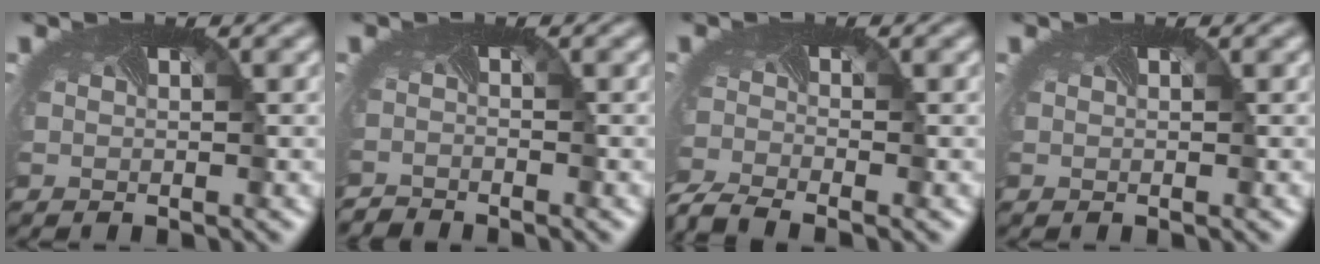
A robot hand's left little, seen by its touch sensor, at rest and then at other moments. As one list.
[{"total": 2.0, "force": [-1.9, -0.4, -0.7], "torque": [0.001, -0.017, -0.041]}, {"total": 4.3, "force": [-3.9, 0.7, 1.5], "torque": [-0.042, -0.028, -0.082]}, {"total": 0.0}]